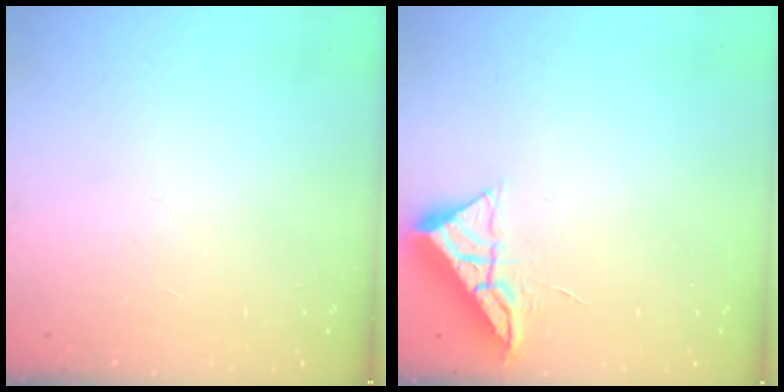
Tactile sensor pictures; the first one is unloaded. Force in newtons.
{"total": 6.9, "press": 6.9, "slide": 0.5}